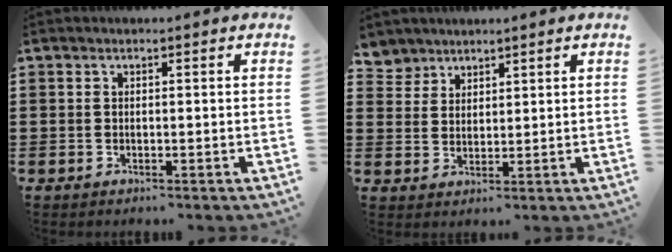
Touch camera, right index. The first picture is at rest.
{"total": 3.5, "force": [3.0, 1.9, -0.4], "torque": [-0.009, 0.004, 0.059]}